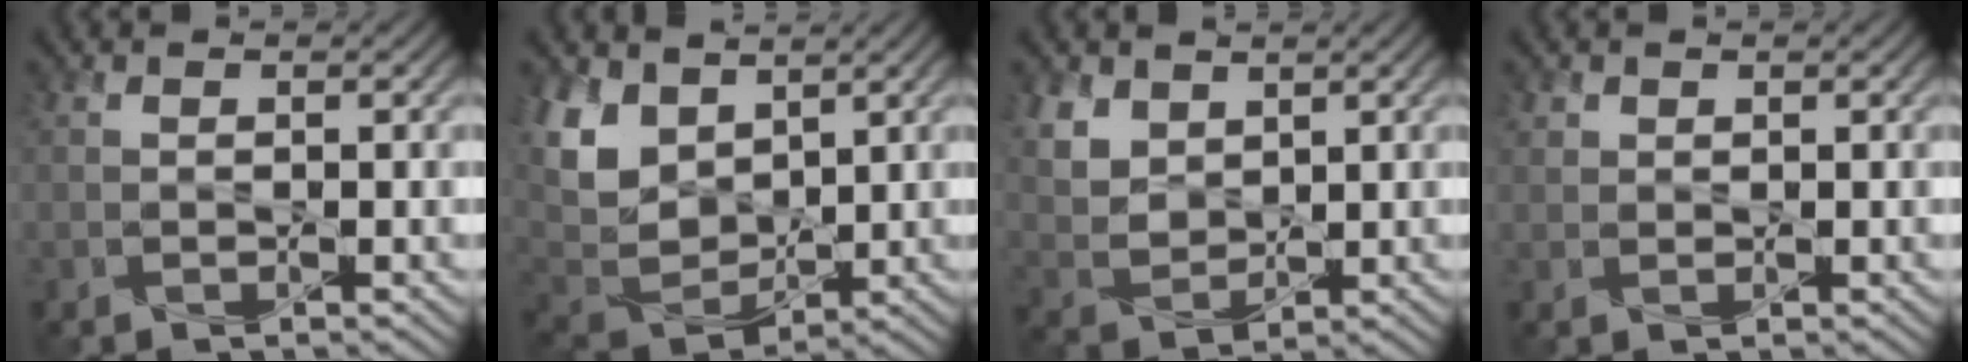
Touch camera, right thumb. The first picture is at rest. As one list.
[{"total": 10.0, "force": [4.5, 6.6, 6.0], "torque": [-0.180, 0.003, 0.088]}, {"total": 6.6, "force": [3.4, 4.5, 3.4], "torque": [-0.117, -0.010, 0.075]}, {"total": 1.1, "force": [0.7, 0.8, 0.2], "torque": [-0.004, -0.002, 0.015]}]